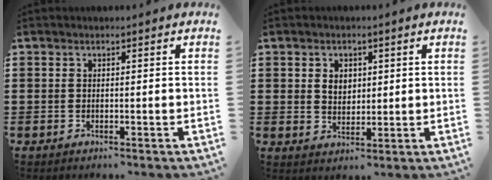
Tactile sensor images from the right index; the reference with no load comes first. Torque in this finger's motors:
{"motor_torque": [0.01, 0.00, 0.07, 0.04]}